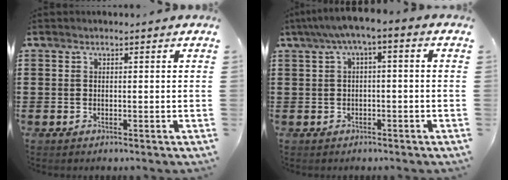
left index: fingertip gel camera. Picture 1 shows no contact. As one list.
[{"total": 3.4, "force": [-1.6, 0.6, 2.9], "torque": [-0.051, 0.004, -0.035]}]